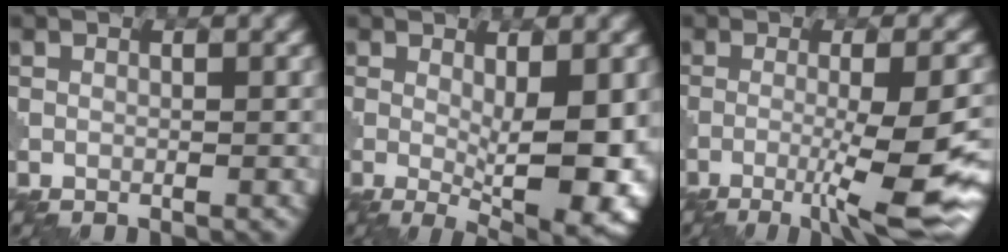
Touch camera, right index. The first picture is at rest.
{"total": 9.4, "force": [-0.9, 3.2, 8.8], "torque": [-0.128, -0.017, -0.006]}
{"total": 9.6, "force": [-3.7, 1.5, 8.7], "torque": [-0.130, 0.001, -0.059]}